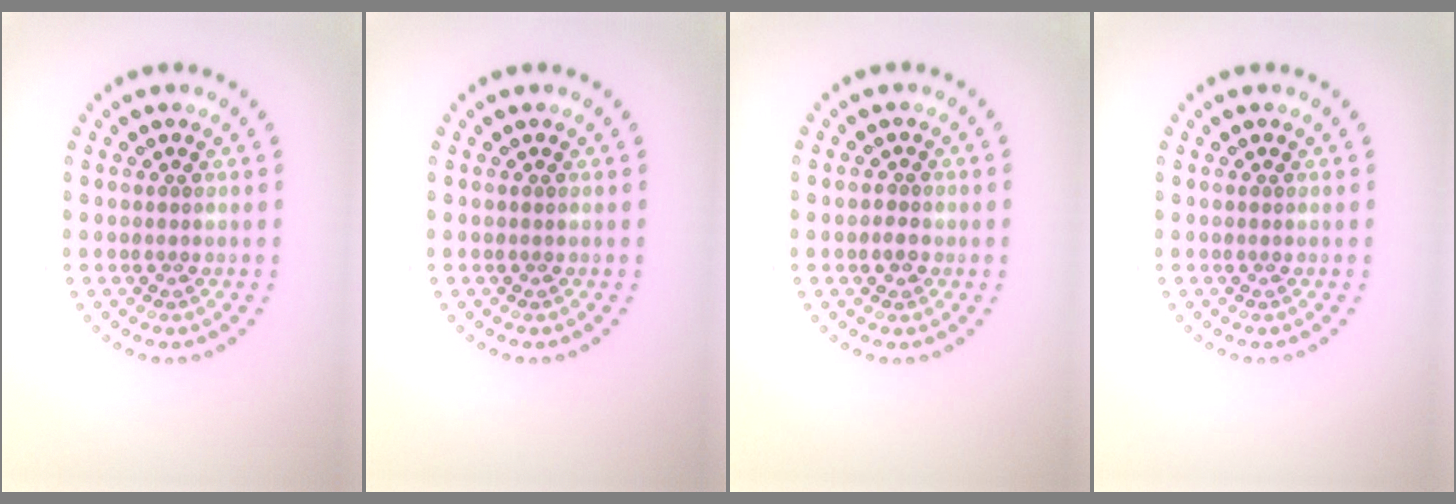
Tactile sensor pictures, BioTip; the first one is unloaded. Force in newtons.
{"total": 0.0}
{"total": 1.3, "press": 1.3, "slide": 0.4}
{"total": 0.0}